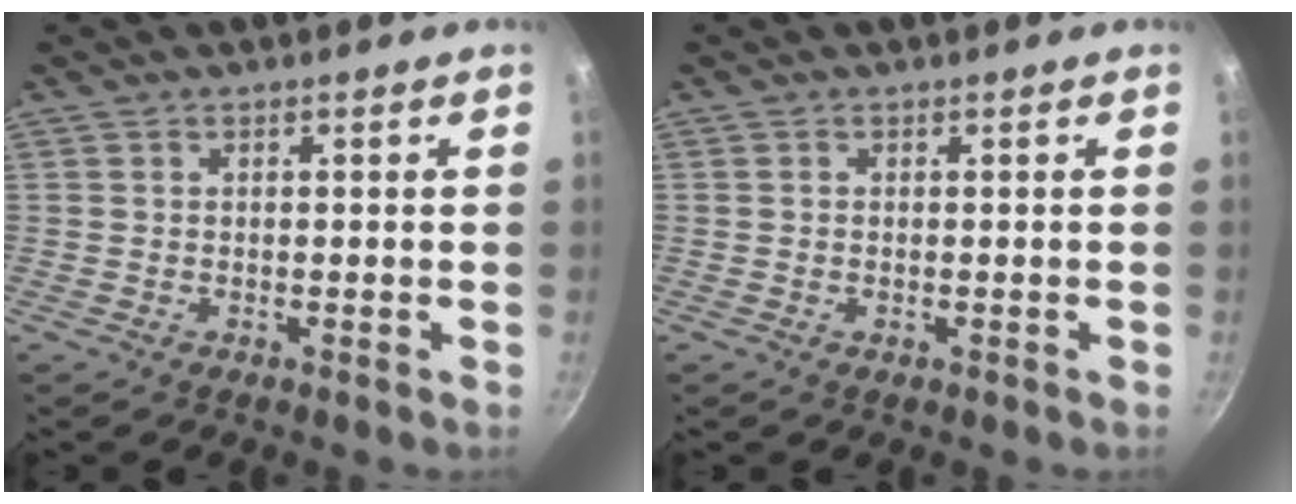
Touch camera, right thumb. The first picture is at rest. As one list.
[{"total": 0.0}]